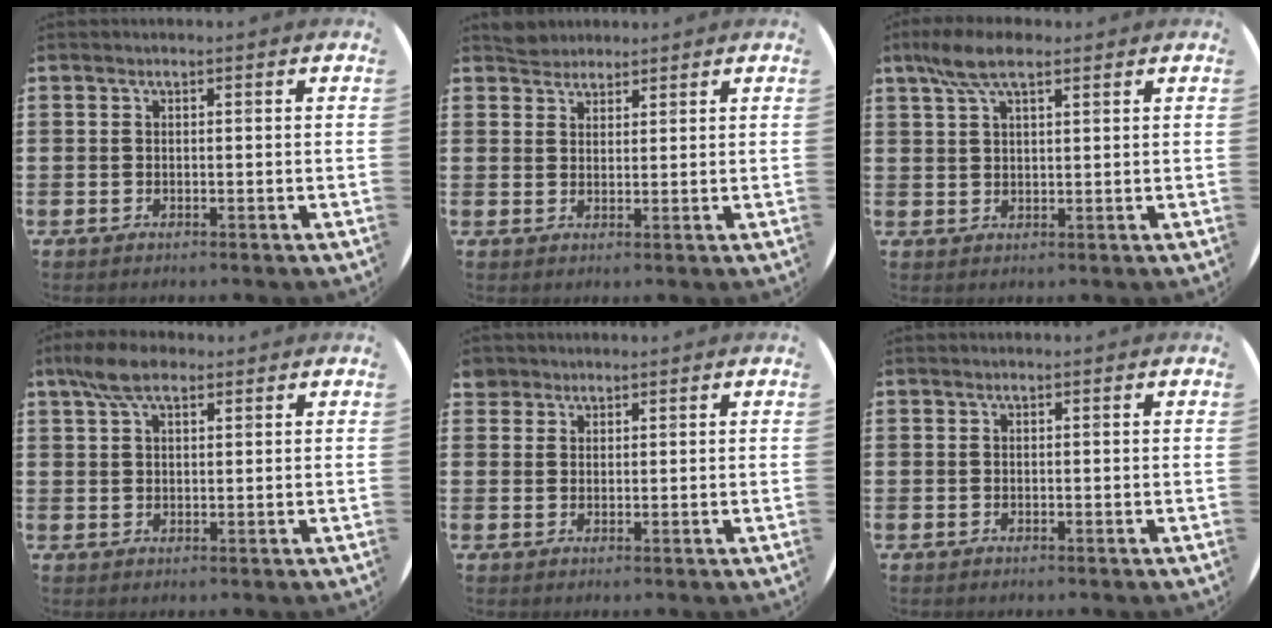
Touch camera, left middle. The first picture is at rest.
{"total": 2.7, "force": [2.6, 0.8, -0.2], "torque": [0.005, -0.002, 0.050]}
{"total": 5.9, "force": [3.9, 2.0, 3.9], "torque": [-0.086, 0.005, 0.071]}
{"total": 5.4, "force": [3.6, 2.3, 3.3], "torque": [-0.065, 0.002, 0.065]}
{"total": 2.2, "force": [1.8, 1.1, -0.1], "torque": [0.005, 0.002, 0.036]}
{"total": 0.0}